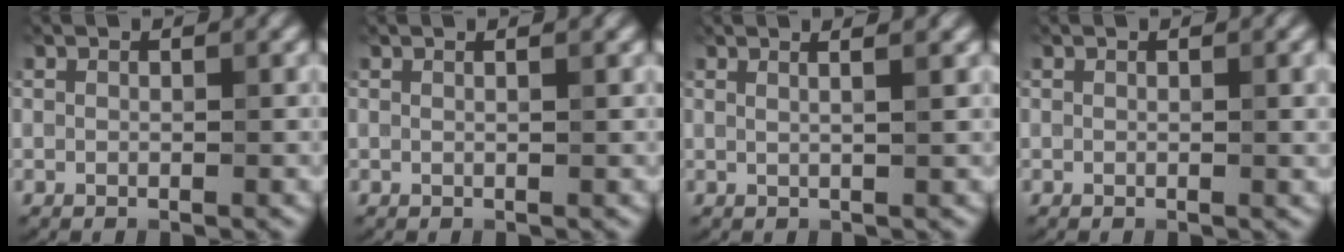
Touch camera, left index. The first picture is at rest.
{"total": 1.5, "force": [0.9, 0.7, 1.0], "torque": [-0.003, 0.000, -0.008]}
{"total": 3.5, "force": [1.8, 1.6, 2.5], "torque": [-0.008, 0.020, -0.013]}
{"total": 1.6, "force": [0.5, 0.5, 1.4], "torque": [-0.018, 0.001, 0.007]}